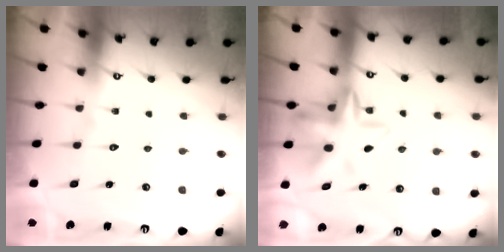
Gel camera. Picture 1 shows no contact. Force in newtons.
{"total": 11.3, "press": 11.1, "slide": 2.3}